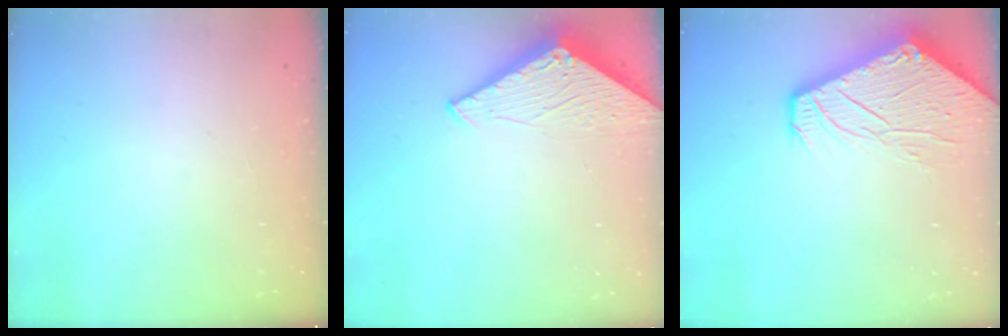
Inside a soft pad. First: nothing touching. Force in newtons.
{"total": 2.8, "press": 2.8, "slide": 0.2}
{"total": 12.4, "press": 12.3, "slide": 1.5}